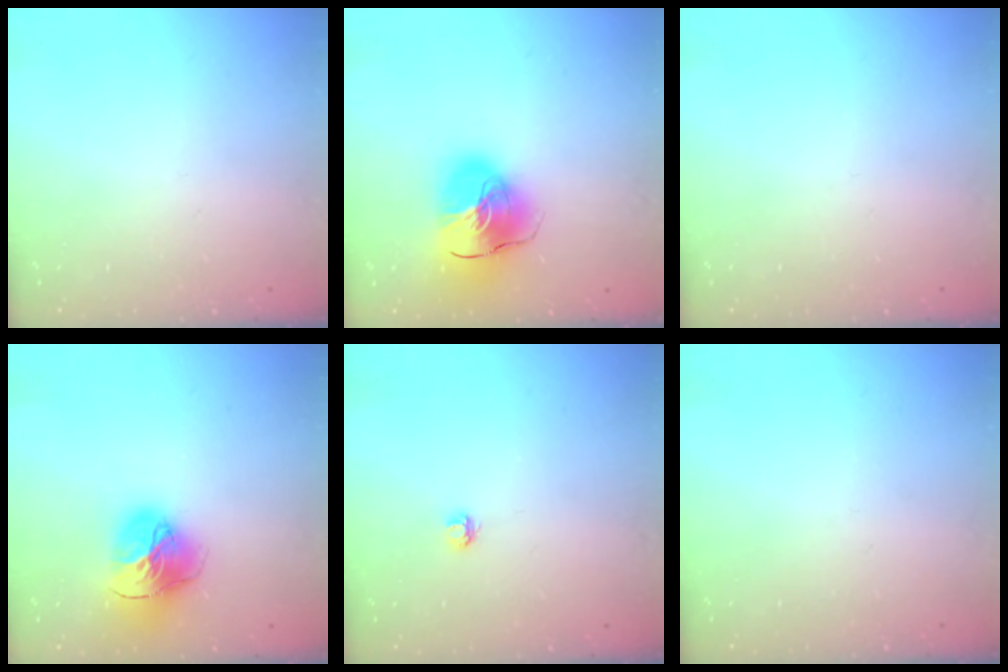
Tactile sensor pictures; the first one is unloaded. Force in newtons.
{"total": 16.2, "press": 16.0, "slide": 2.3}
{"total": 0.0}
{"total": 16.2, "press": 16.1, "slide": 1.6}
{"total": 3.2, "press": 3.2, "slide": 0.3}
{"total": 0.0}